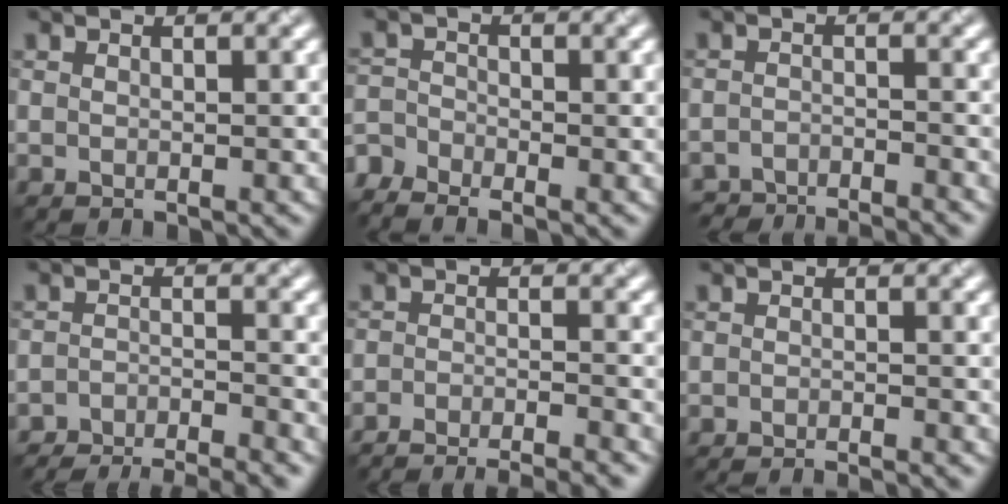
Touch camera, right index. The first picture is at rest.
{"total": 3.3, "force": [-3.0, 0.8, 0.9], "torque": [-0.028, -0.013, -0.058]}
{"total": 4.8, "force": [-4.8, 0.2, 0.4], "torque": [-0.005, -0.008, -0.075]}
{"total": 7.9, "force": [-7.4, 1.2, 2.3], "torque": [-0.036, -0.017, -0.115]}
{"total": 8.9, "force": [-8.1, 1.9, 3.1], "torque": [-0.032, -0.008, -0.110]}
{"total": 3.2, "force": [-3.0, 0.2, 1.2], "torque": [-0.013, 0.002, -0.042]}